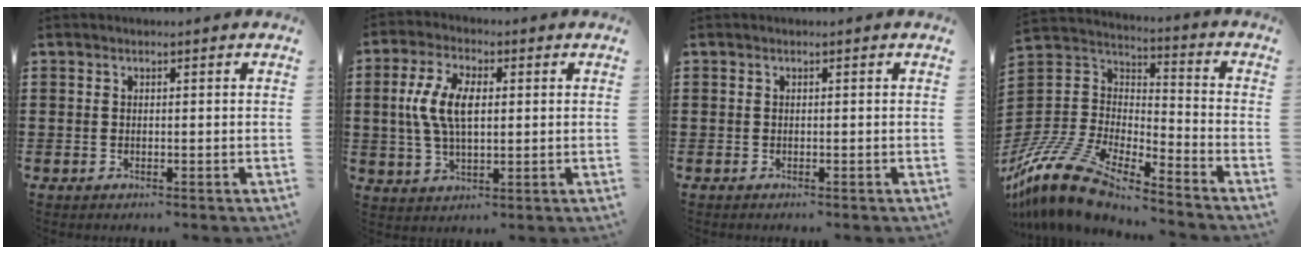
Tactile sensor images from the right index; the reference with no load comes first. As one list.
[{"total": 7.9, "force": [0.8, 4.0, 6.8], "torque": [-0.154, 0.009, 0.006]}, {"total": 0.0}, {"total": 13.0, "force": [-11.6, 3.1, 5.1], "torque": [-0.130, 0.016, -0.233]}]